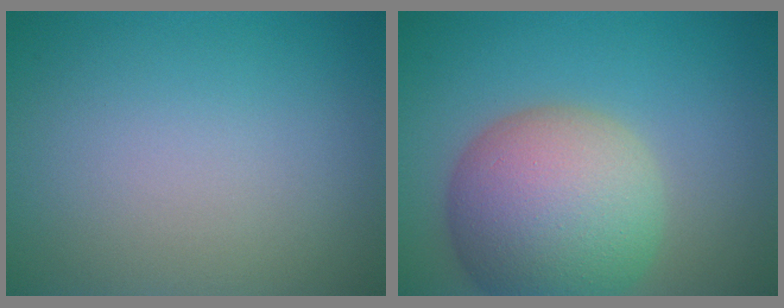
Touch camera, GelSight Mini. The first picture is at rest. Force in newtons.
{"total": 10.6, "press": 10.6, "slide": 0.6}